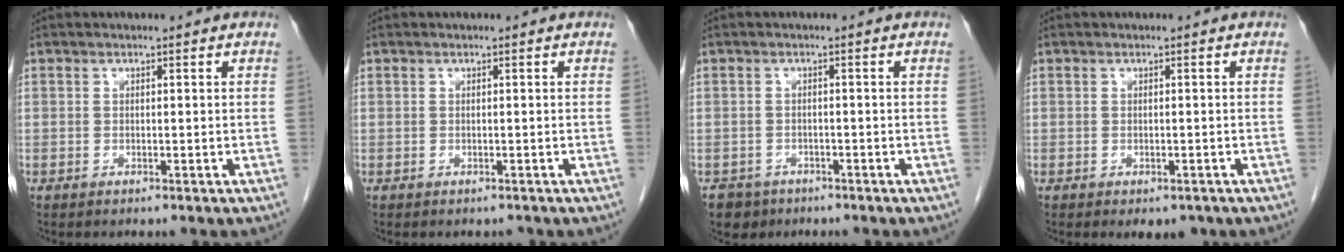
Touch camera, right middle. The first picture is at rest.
{"total": 0.6, "force": [-0.5, 0.3, 0.0], "torque": [-0.005, 0.000, -0.008]}
{"total": 3.3, "force": [-2.3, 2.4, 0.0], "torque": [-0.005, 0.005, -0.038]}
{"total": 2.6, "force": [-1.8, 1.5, 1.3], "torque": [-0.009, -0.002, -0.015]}